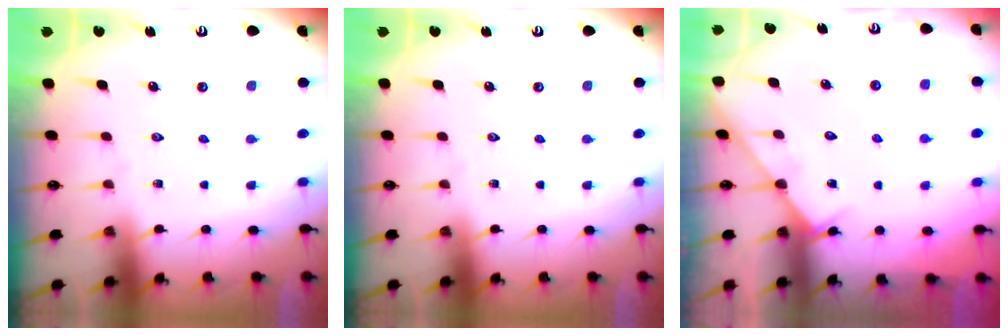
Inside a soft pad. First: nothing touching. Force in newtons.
{"total": 0.0}
{"total": 5.4, "press": 5.4, "slide": 0.5}